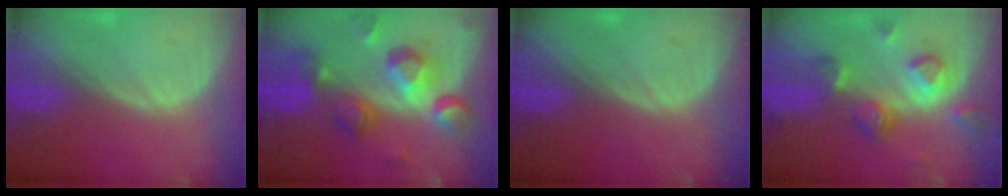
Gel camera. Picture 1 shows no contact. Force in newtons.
{"total": 10.4, "press": 9.3, "slide": 4.7}
{"total": 0.0}
{"total": 8.1, "press": 7.2, "slide": 3.7}